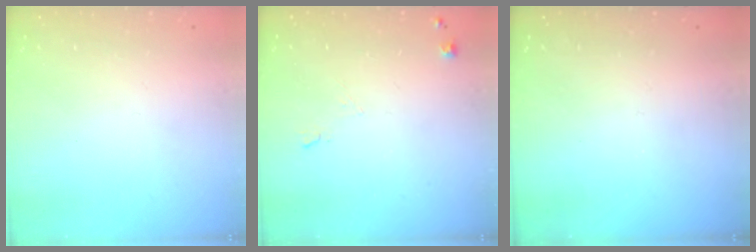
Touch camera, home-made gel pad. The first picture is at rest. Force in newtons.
{"total": 4.5, "press": 4.4, "slide": 0.8}
{"total": 0.0}